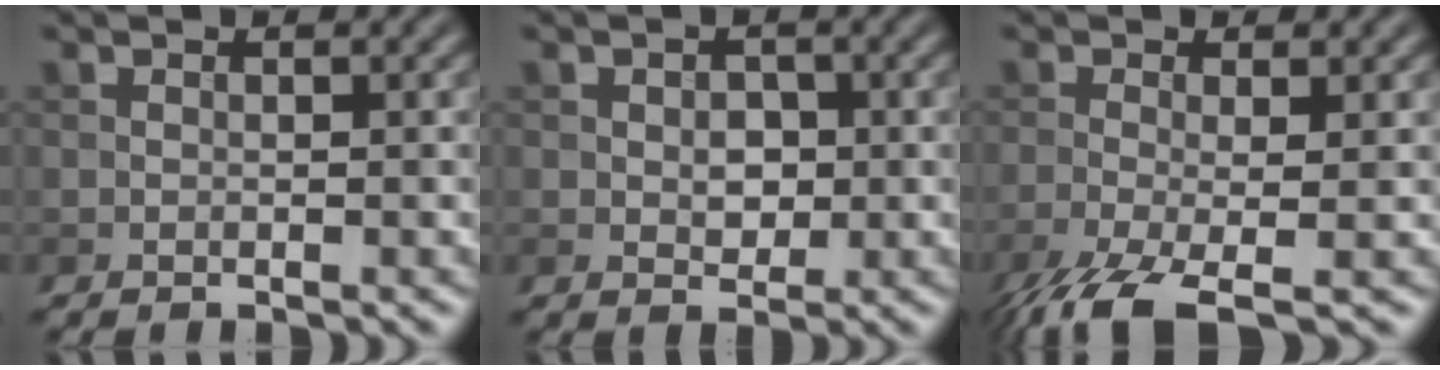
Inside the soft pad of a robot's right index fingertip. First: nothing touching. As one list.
[{"total": 2.2, "force": [0.0, 1.6, 1.5], "torque": [-0.023, -0.002, 0.002]}, {"total": 7.2, "force": [-3.9, 2.2, 5.6], "torque": [-0.120, -0.024, -0.074]}]